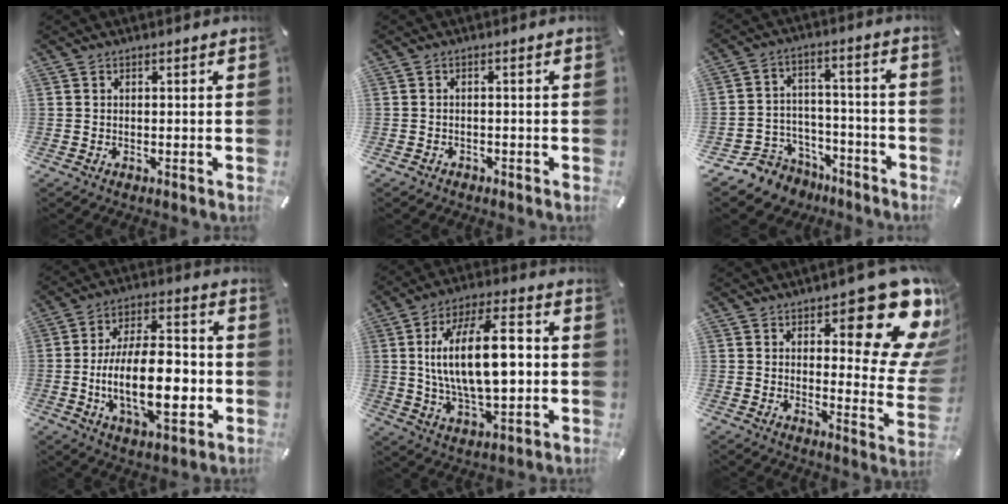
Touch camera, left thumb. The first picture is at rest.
{"total": 1.3, "force": [-1.0, 0.9, 0.3], "torque": [-0.006, 0.004, -0.023]}
{"total": 8.8, "force": [-5.7, 6.5, 1.5], "torque": [-0.026, 0.036, -0.100]}
{"total": 19.1, "force": [-3.6, 9.2, 16.3], "torque": [-0.290, 0.002, -0.062]}
{"total": 20.0, "force": [1.5, 9.5, 17.6], "torque": [-0.320, -0.002, 0.018]}
{"total": 20.8, "force": [11.3, 8.4, 15.4], "torque": [-0.181, -0.090, 0.185]}